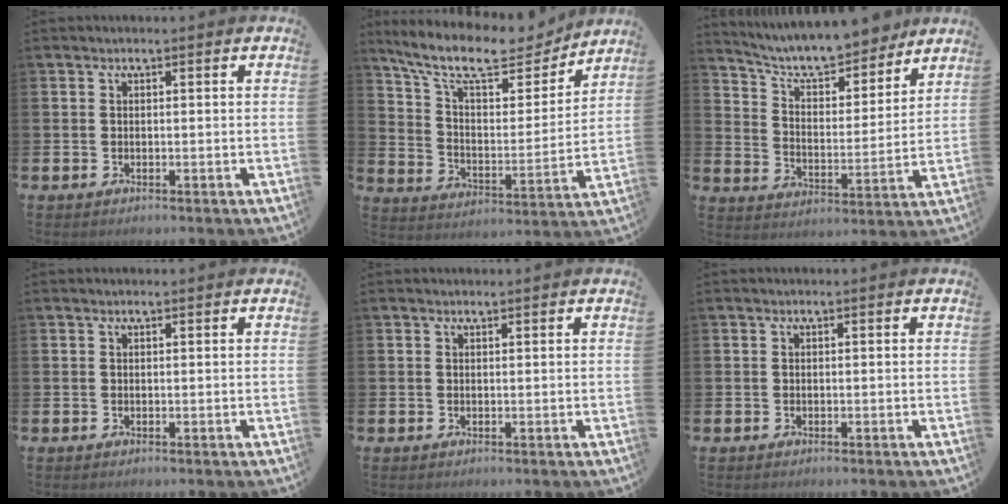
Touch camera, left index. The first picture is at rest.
{"total": 12.1, "force": [10.5, 3.3, 4.9], "torque": [-0.127, -0.064, 0.181]}
{"total": 9.0, "force": [8.3, 2.0, 2.6], "torque": [-0.074, -0.061, 0.143]}
{"total": 0.0}
{"total": 0.6, "force": [0.6, 0.1, 0.0], "torque": [0.013, -0.005, 0.008]}
{"total": 0.0}